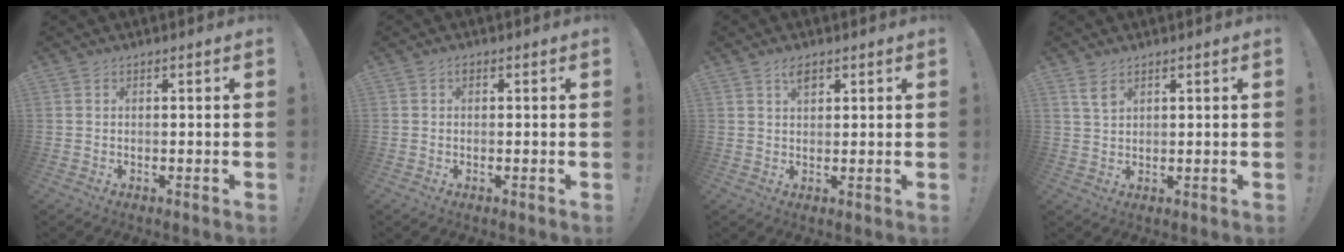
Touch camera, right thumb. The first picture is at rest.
{"total": 0.5, "force": [0.1, 0.3, 0.4], "torque": [-0.004, 0.000, 0.000]}
{"total": 3.3, "force": [2.0, 1.6, 2.1], "torque": [-0.026, -0.008, 0.031]}
{"total": 3.5, "force": [2.2, 1.5, 2.2], "torque": [-0.038, -0.009, 0.040]}